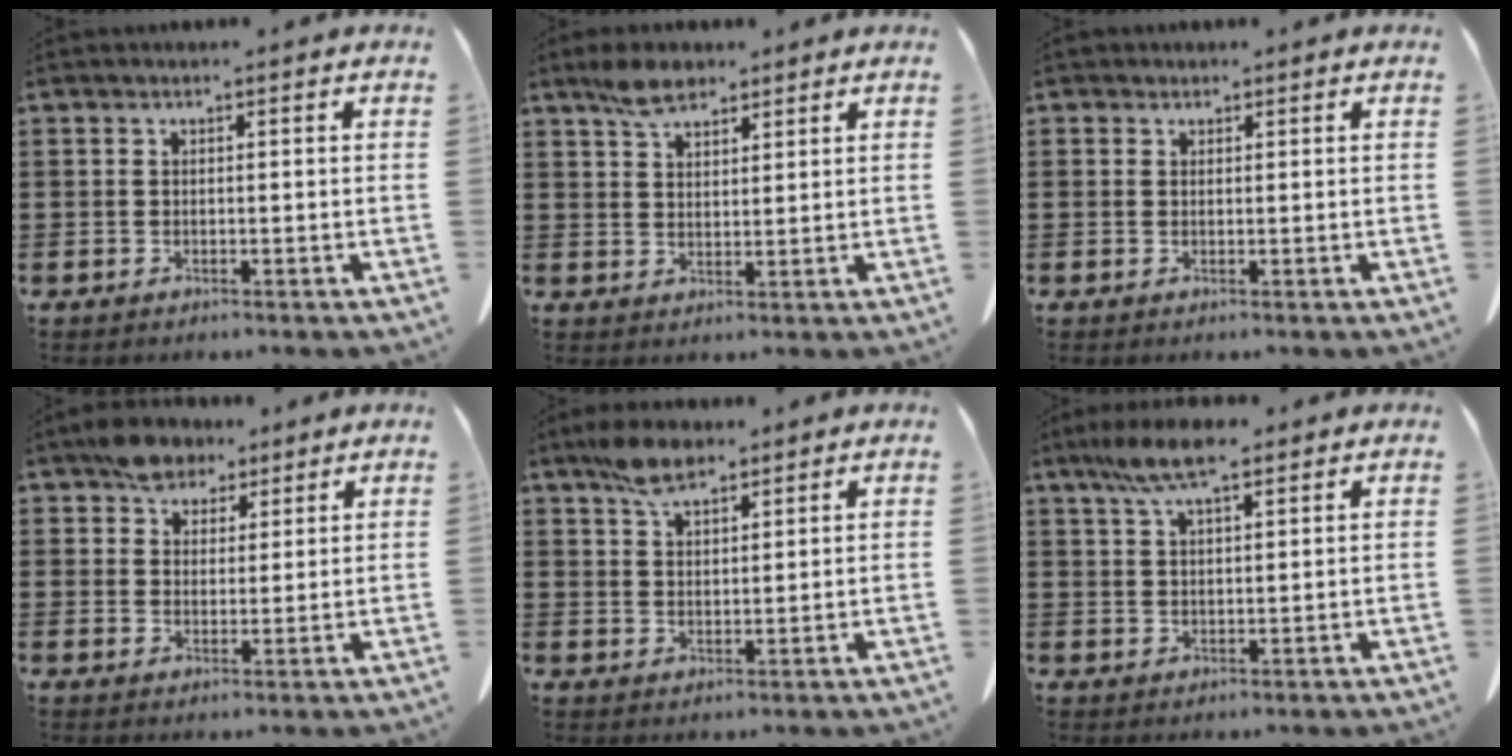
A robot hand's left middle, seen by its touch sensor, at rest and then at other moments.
{"total": 5.0, "force": [3.7, 2.3, 2.5], "torque": [-0.059, 0.005, 0.072]}
{"total": 1.0, "force": [0.8, 0.6, 0.1], "torque": [-0.006, 0.003, 0.016]}
{"total": 5.5, "force": [4.4, 3.1, 1.3], "torque": [-0.035, 0.005, 0.084]}
{"total": 5.7, "force": [4.3, 2.3, 3.0], "torque": [-0.061, -0.002, 0.079]}
{"total": 7.1, "force": [4.9, 1.6, 4.9], "torque": [-0.105, -0.001, 0.088]}